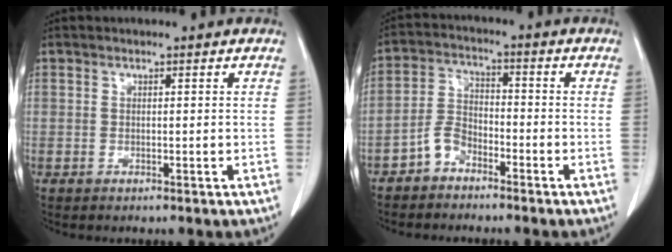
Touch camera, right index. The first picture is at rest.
{"total": 4.6, "force": [-3.1, 2.8, 1.9], "torque": [-0.038, 0.009, -0.063]}